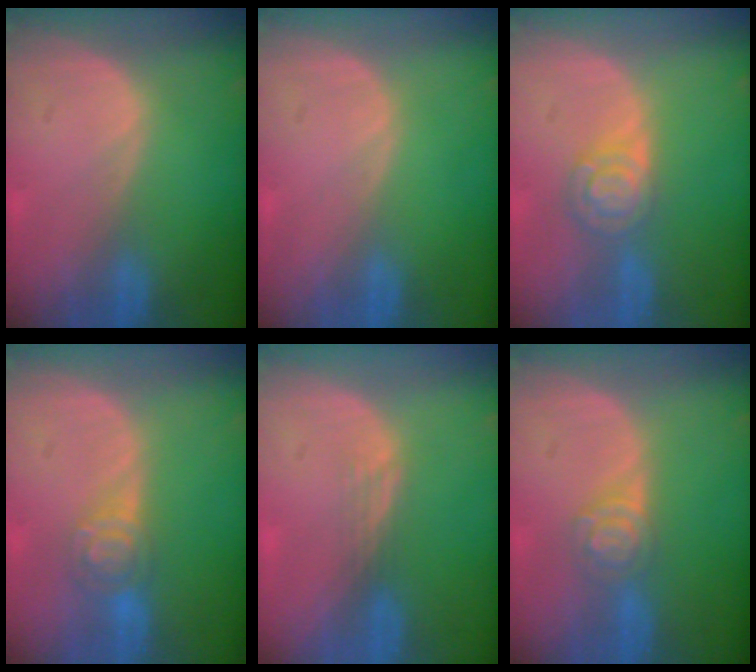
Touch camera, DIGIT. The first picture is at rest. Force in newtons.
{"total": 0.0}
{"total": 5.3, "press": 4.6, "slide": 2.6}
{"total": 4.4, "press": 4.4, "slide": 0.4}
{"total": 1.5, "press": 1.2, "slide": 0.9}
{"total": 4.4, "press": 3.9, "slide": 1.9}